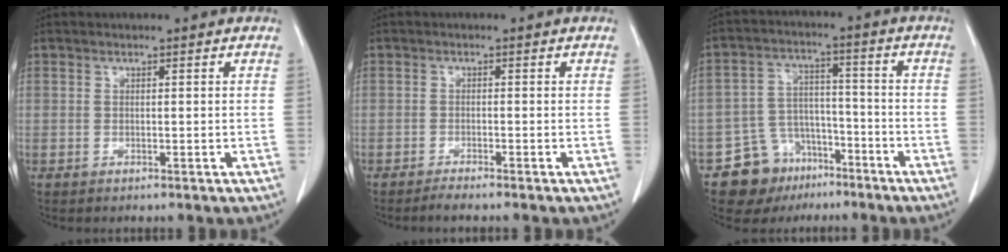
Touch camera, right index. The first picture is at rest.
{"total": 2.1, "force": [-1.8, -0.4, 1.0], "torque": [-0.017, -0.001, -0.032]}
{"total": 10.8, "force": [-7.6, 7.4, 1.9], "torque": [-0.034, 0.060, -0.123]}